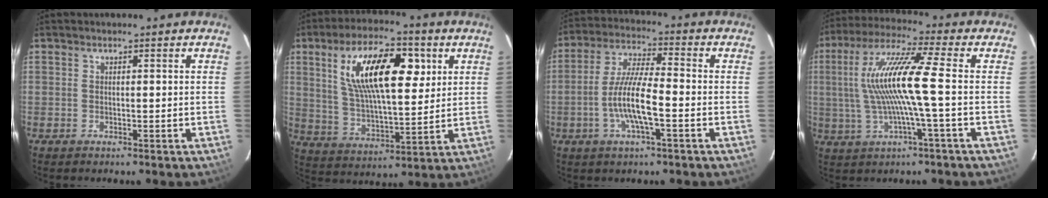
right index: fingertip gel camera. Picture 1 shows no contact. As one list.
[{"total": 17.9, "force": [6.3, 7.0, 15.2], "torque": [-0.271, 0.020, 0.115]}, {"total": 10.2, "force": [-3.2, 1.8, 9.5], "torque": [-0.194, -0.002, -0.061]}, {"total": 12.8, "force": [-0.2, -0.2, 12.8], "torque": [-0.250, 0.008, -0.002]}]